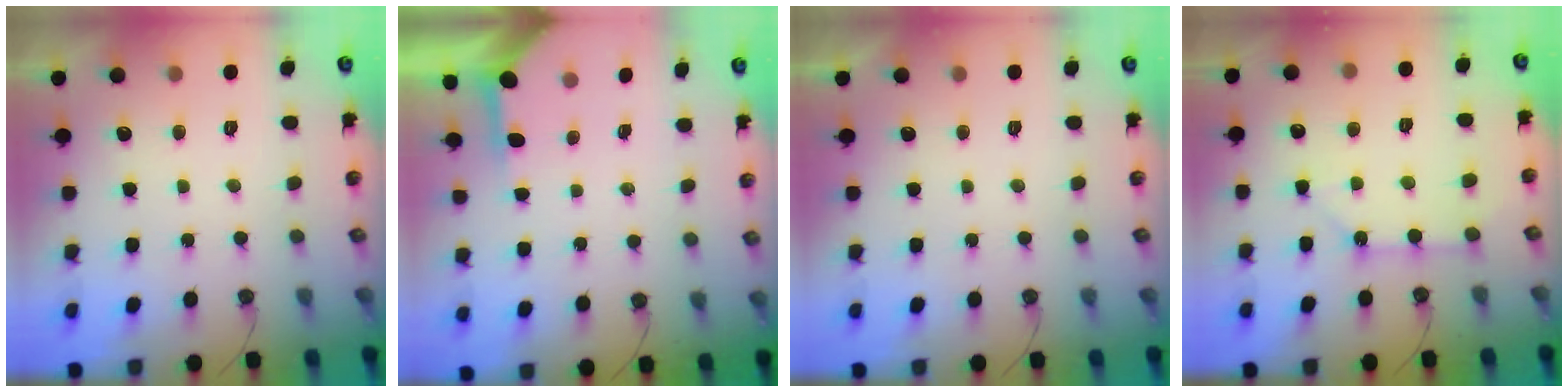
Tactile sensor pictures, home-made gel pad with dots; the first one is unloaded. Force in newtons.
{"total": 3.9, "press": 3.9, "slide": 0.4}
{"total": 0.0}
{"total": 2.8, "press": 2.8, "slide": 0.1}